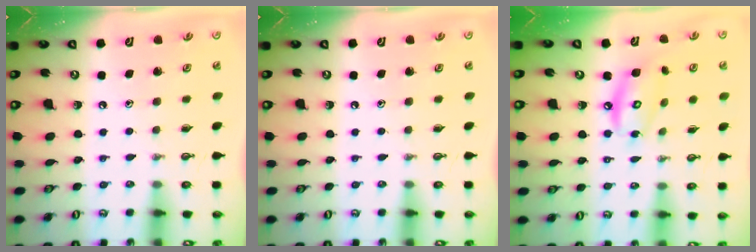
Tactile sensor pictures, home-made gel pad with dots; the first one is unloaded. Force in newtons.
{"total": 0.0}
{"total": 10.0, "press": 10.0, "slide": 0.8}